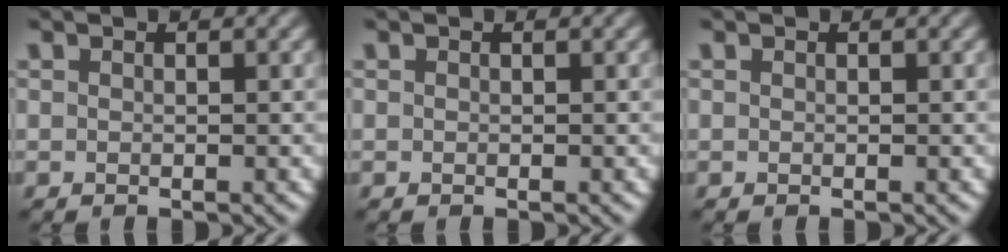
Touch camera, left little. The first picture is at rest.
{"total": 0.0}
{"total": 0.7, "force": [-0.1, -0.4, -0.6], "torque": [0.005, 0.003, 0.008]}